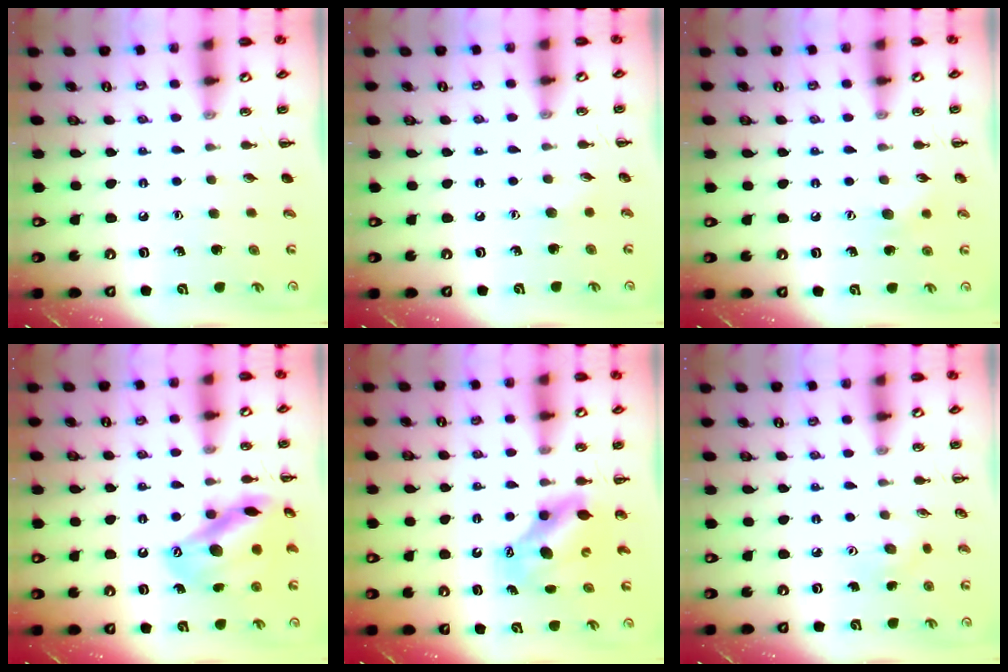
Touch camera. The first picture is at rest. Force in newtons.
{"total": 3.9, "press": 3.7, "slide": 1.0}
{"total": 5.9, "press": 5.7, "slide": 1.4}
{"total": 16.0, "press": 15.9, "slide": 2.0}
{"total": 6.8, "press": 6.7, "slide": 1.5}
{"total": 3.1, "press": 3.0, "slide": 0.8}